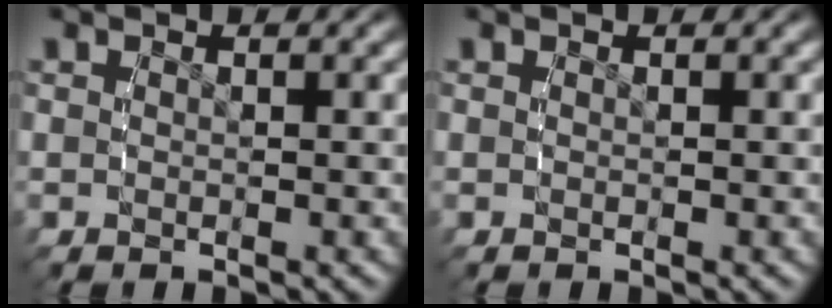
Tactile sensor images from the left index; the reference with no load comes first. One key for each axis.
{"total": 0.0}